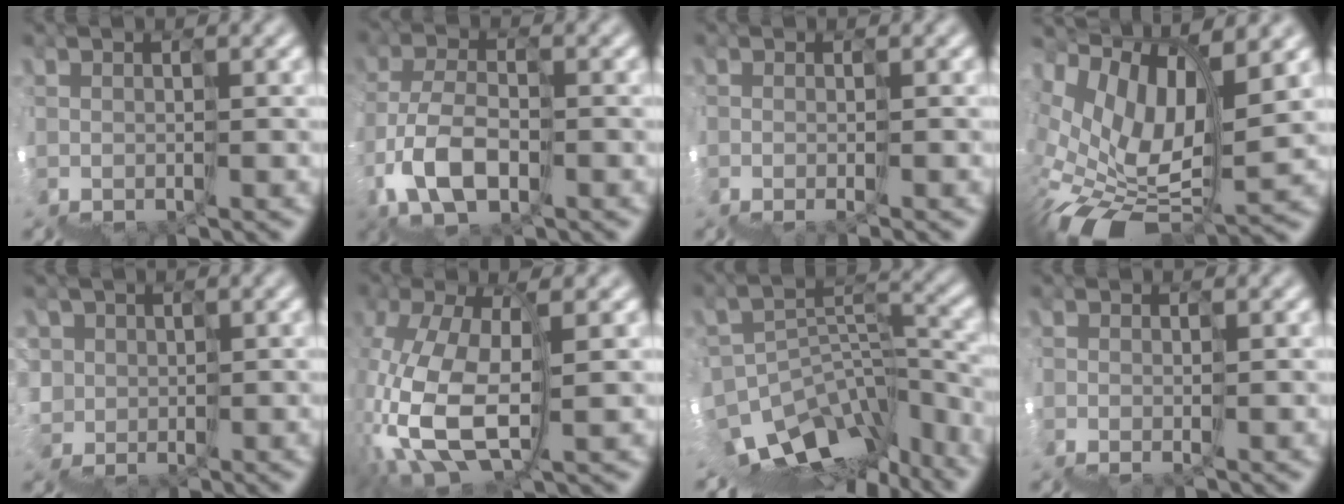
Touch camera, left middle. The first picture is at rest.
{"total": 3.0, "force": [-2.6, 1.3, 1.0], "torque": [-0.044, 0.017, -0.060]}
{"total": 2.7, "force": [-1.3, 0.7, 2.2], "torque": [-0.021, -0.012, -0.014]}
{"total": 6.6, "force": [1.8, 3.0, 5.6], "torque": [-0.115, 0.009, 0.041]}
{"total": 2.4, "force": [0.7, 2.2, -0.9], "torque": [0.029, 0.013, 0.001]}
{"total": 7.1, "force": [-1.9, 3.7, 5.8], "torque": [-0.165, 0.002, -0.032]}
{"total": 8.5, "force": [-7.8, 2.5, 2.5], "torque": [-0.052, 0.028, -0.133]}
{"total": 2.7, "force": [-1.0, 1.1, 2.3], "torque": [-0.026, -0.012, -0.012]}